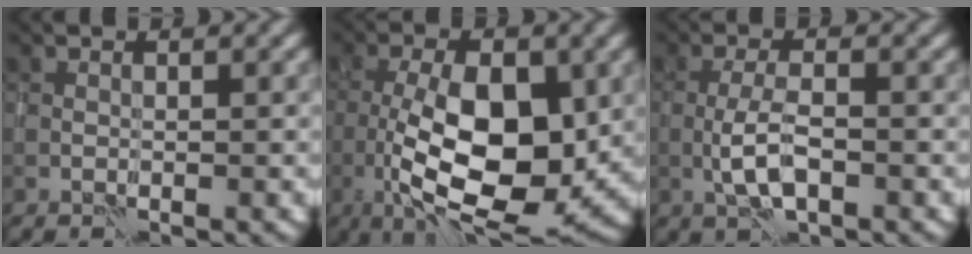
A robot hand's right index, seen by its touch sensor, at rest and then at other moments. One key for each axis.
{"total": 11.5, "fx": -1.4, "fy": 4.8, "fz": 10.4, "tx": -0.170, "ty": -0.006, "tz": -0.024}
{"total": 3.2, "fx": -1.2, "fy": 0.9, "fz": 2.9, "tx": -0.063, "ty": 0.002, "tz": -0.026}